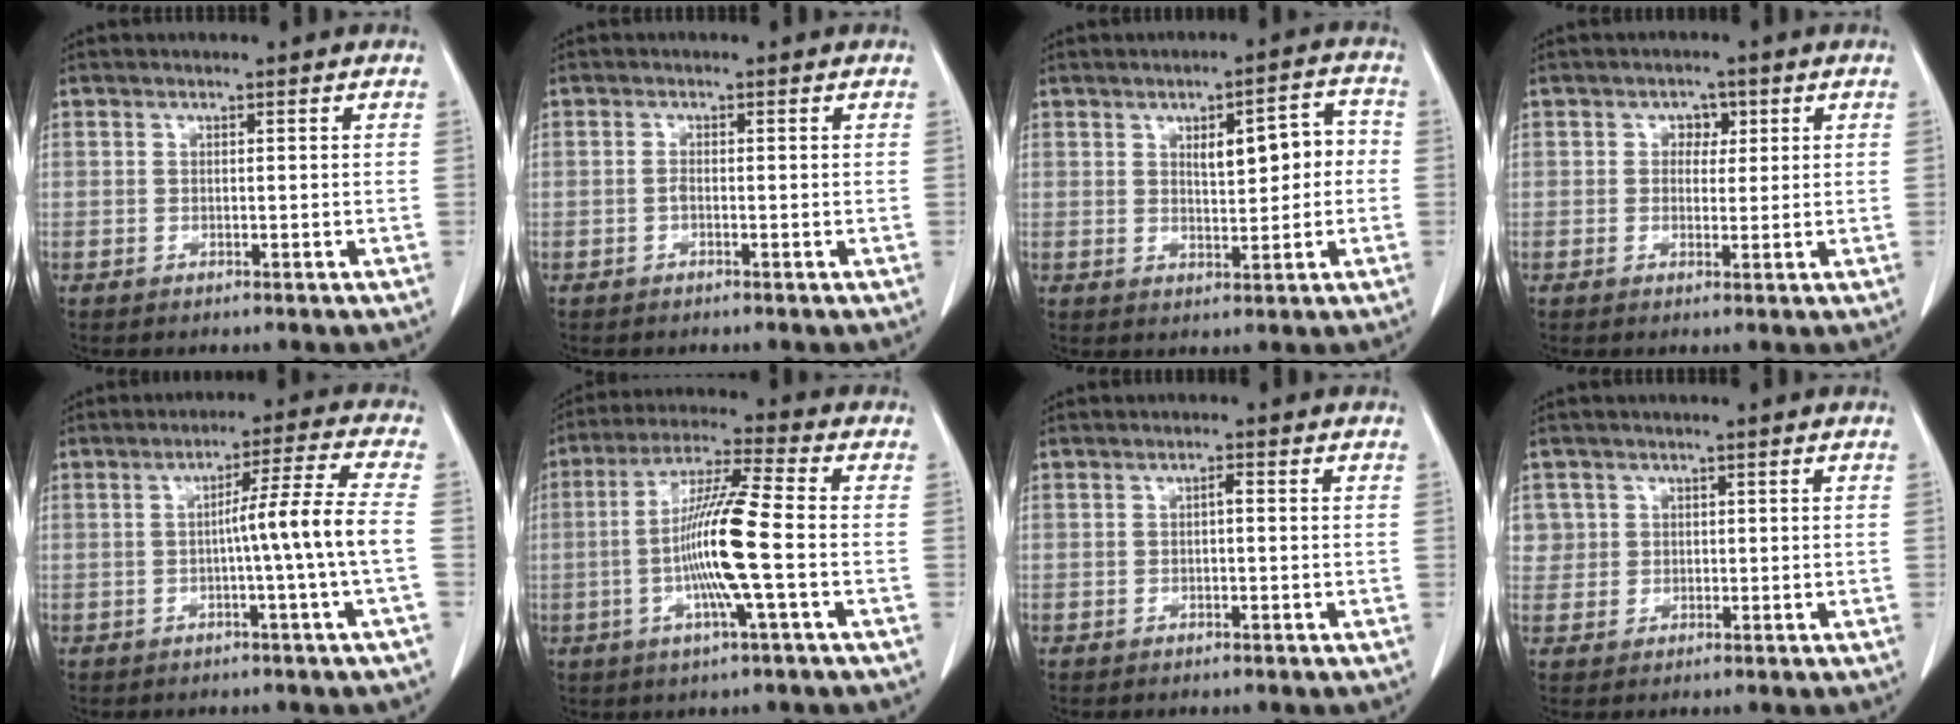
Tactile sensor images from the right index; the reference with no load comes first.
{"total": 0.7, "force": [-0.3, 0.2, 0.6], "torque": [-0.013, 0.001, -0.007]}
{"total": 7.0, "force": [0.7, 2.5, 6.5], "torque": [-0.090, 0.026, 0.016]}
{"total": 2.5, "force": [0.8, 1.9, 1.4], "torque": [-0.014, 0.005, 0.009]}
{"total": 7.7, "force": [-1.4, -2.0, 7.3], "torque": [-0.112, 0.011, -0.018]}
{"total": 12.0, "force": [-1.9, -0.4, 11.8], "torque": [-0.226, 0.000, -0.045]}
{"total": 0.9, "force": [0.0, 0.2, 0.8], "torque": [-0.014, 0.003, 0.000]}
{"total": 2.8, "force": [1.0, 2.6, -0.2], "torque": [0.023, 0.004, 0.014]}